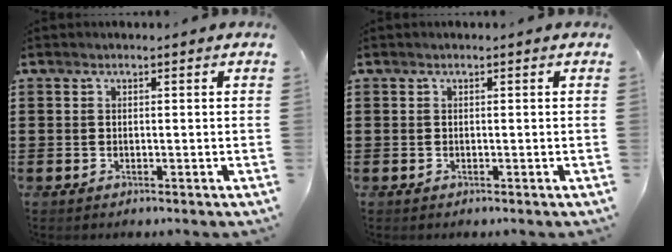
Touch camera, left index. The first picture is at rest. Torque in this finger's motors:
{"motor_torque": [0.00, 0.00, 0.00, 0.00]}